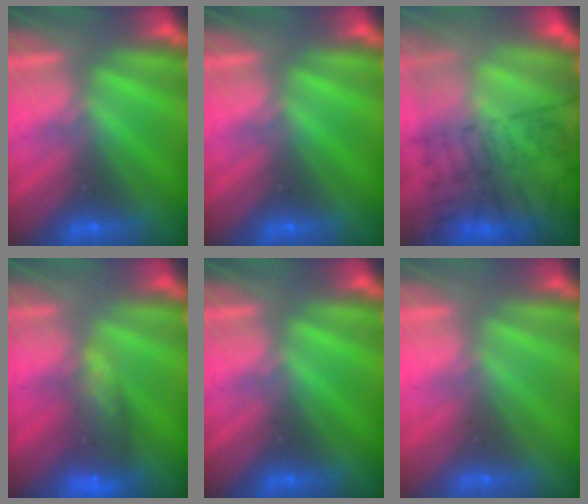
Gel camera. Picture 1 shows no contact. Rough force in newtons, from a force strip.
{"total": 0.0}
{"total": 8.3}
{"total": 8.3}
{"total": 0.0}
{"total": 2.8}